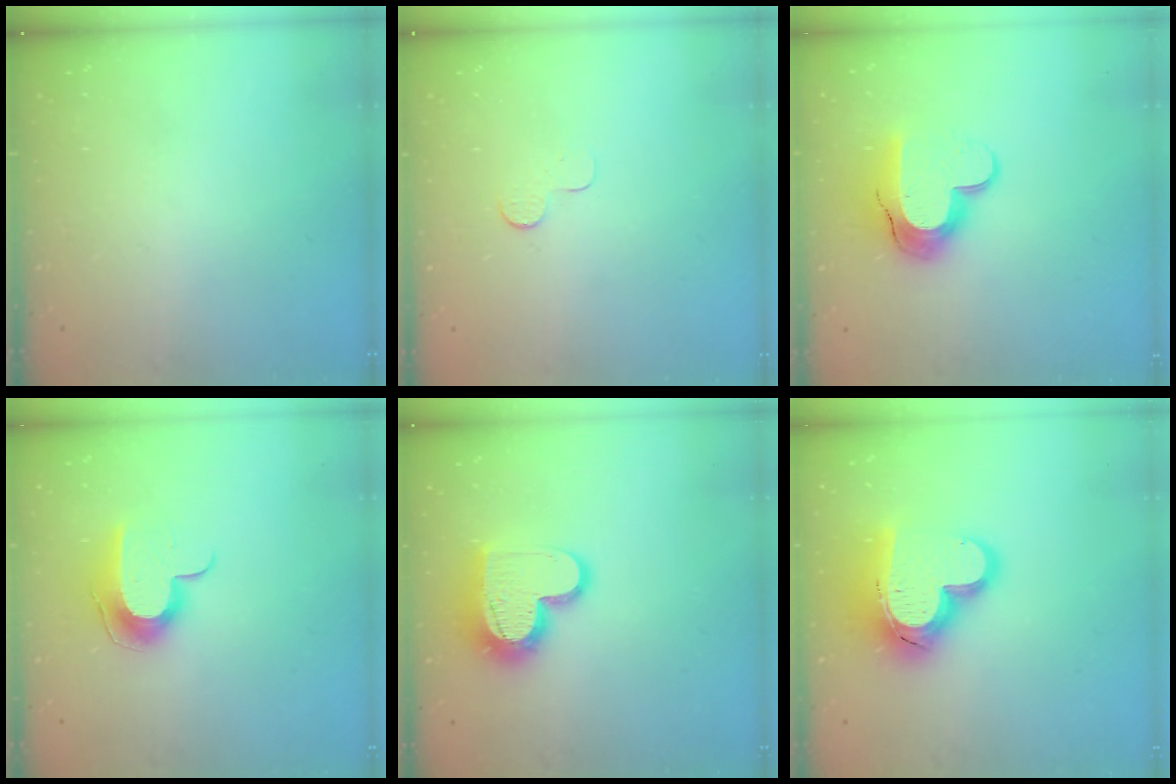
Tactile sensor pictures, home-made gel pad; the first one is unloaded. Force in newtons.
{"total": 3.7, "press": 3.7, "slide": 0.4}
{"total": 14.0, "press": 14.0, "slide": 1.0}
{"total": 11.8, "press": 11.8, "slide": 0.7}
{"total": 14.7, "press": 14.6, "slide": 1.1}
{"total": 19.3, "press": 19.2, "slide": 1.8}